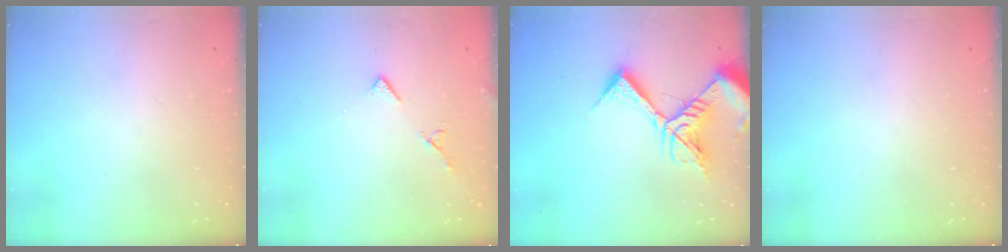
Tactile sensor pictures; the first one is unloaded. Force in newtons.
{"total": 6.5, "press": 6.4, "slide": 0.9}
{"total": 14.4, "press": 14.3, "slide": 1.6}
{"total": 0.0}